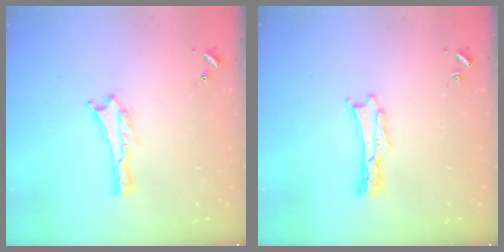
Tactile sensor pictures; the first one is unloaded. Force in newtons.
{"total": 0.0}